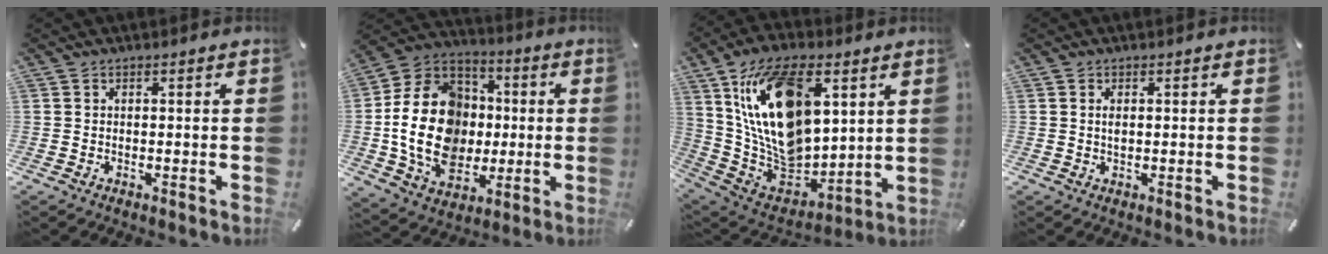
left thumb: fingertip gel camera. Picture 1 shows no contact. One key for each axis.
{"total": 22.1, "fx": -1.8, "fy": 17.3, "fz": 13.7, "tx": -0.289, "ty": 0.016, "tz": -0.023}
{"total": 22.1, "fx": 7.9, "fy": 13.8, "fz": 15.4, "tx": -0.310, "ty": -0.037, "tz": 0.136}
{"total": 1.4, "fx": 0.3, "fy": 0.6, "fz": 1.2, "tx": -0.026, "ty": 0.002, "tz": 0.003}